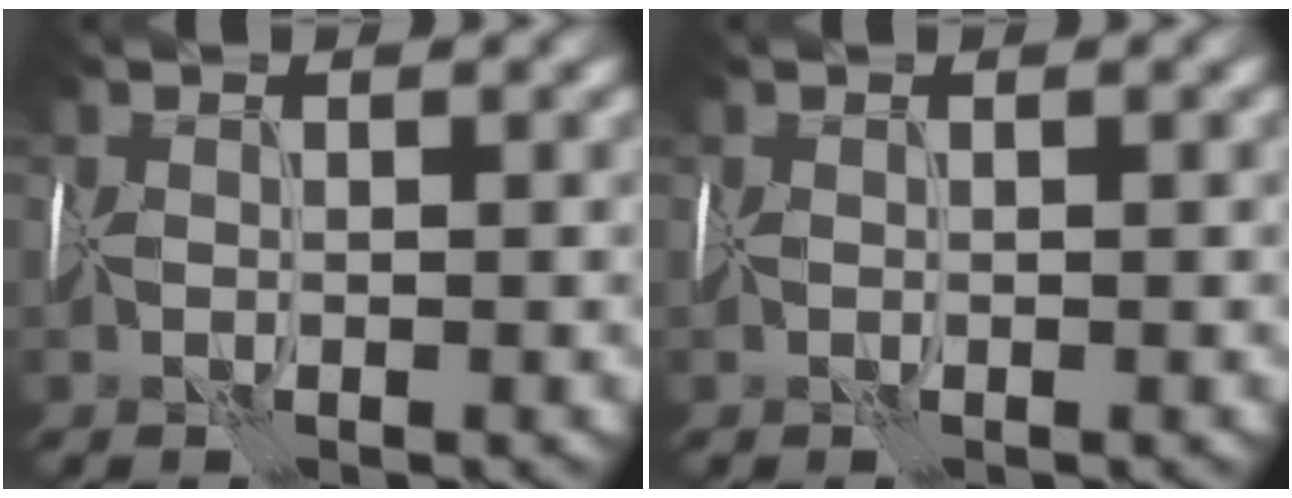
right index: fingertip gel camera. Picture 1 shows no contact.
{"total": 0.0}